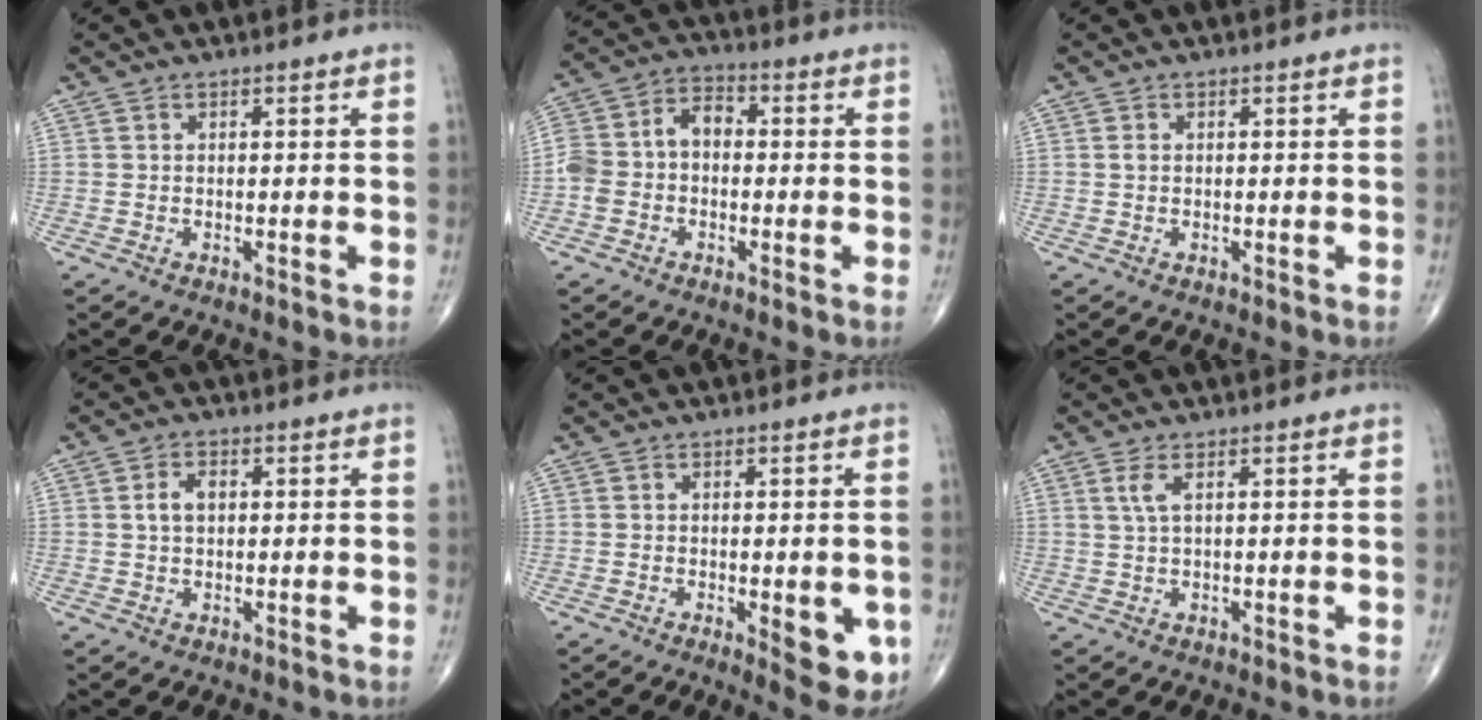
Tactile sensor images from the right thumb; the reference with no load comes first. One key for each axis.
{"total": 8.7, "fx": -1.0, "fy": 6.6, "fz": 5.6, "tx": -0.097, "ty": 0.038, "tz": -0.033}
{"total": 0.6, "fx": 0.1, "fy": 0.5, "fz": 0.4, "tx": -0.007, "ty": 0.000, "tz": 0.000}
{"total": 3.4, "fx": 0.6, "fy": 2.2, "fz": 2.6, "tx": -0.050, "ty": 0.007, "tz": 0.010}
{"total": 8.1, "fx": -2.1, "fy": 3.0, "fz": 7.2, "tx": -0.067, "ty": -0.012, "tz": -0.019}
{"total": 2.3, "fx": 0.9, "fy": 0.6, "fz": 2.1, "tx": -0.053, "ty": 0.004, "tz": 0.025}